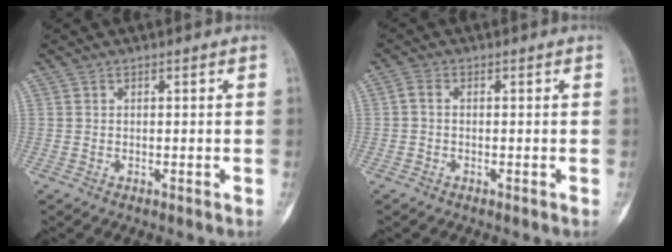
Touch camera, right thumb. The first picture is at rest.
{"total": 1.5, "force": [-0.2, 0.9, 1.2], "torque": [-0.023, 0.002, -0.009]}